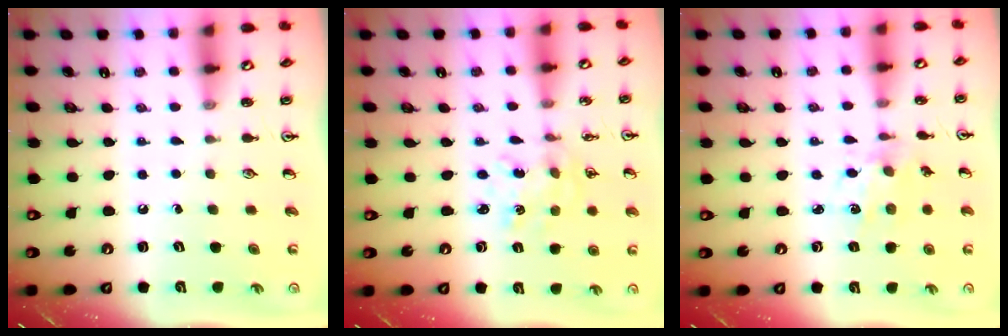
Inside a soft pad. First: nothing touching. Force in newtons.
{"total": 1.5, "press": 1.5, "slide": 0.1}
{"total": 3.4, "press": 3.3, "slide": 0.9}